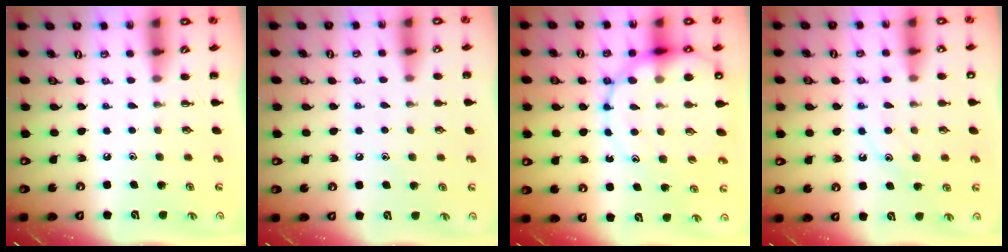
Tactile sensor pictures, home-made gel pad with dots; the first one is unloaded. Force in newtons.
{"total": 5.8, "press": 5.6, "slide": 1.6}
{"total": 17.5, "press": 17.1, "slide": 3.7}
{"total": 12.1, "press": 12.1, "slide": 1.0}